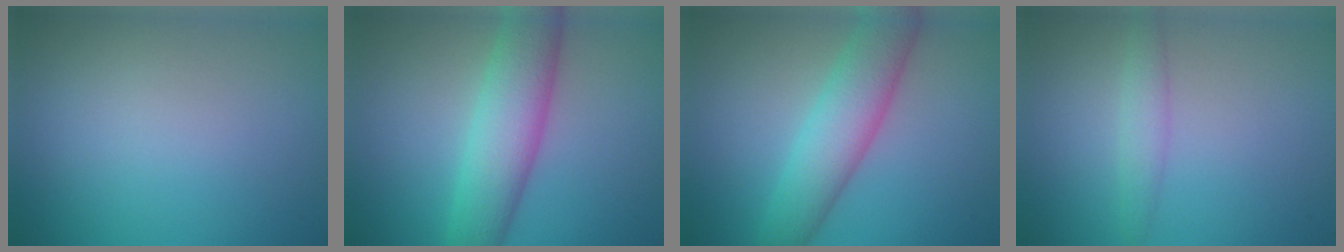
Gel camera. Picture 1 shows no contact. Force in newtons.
{"total": 6.5, "press": 6.5, "slide": 0.1}
{"total": 5.9, "press": 5.8, "slide": 0.3}
{"total": 1.7, "press": 1.7, "slide": 0.1}